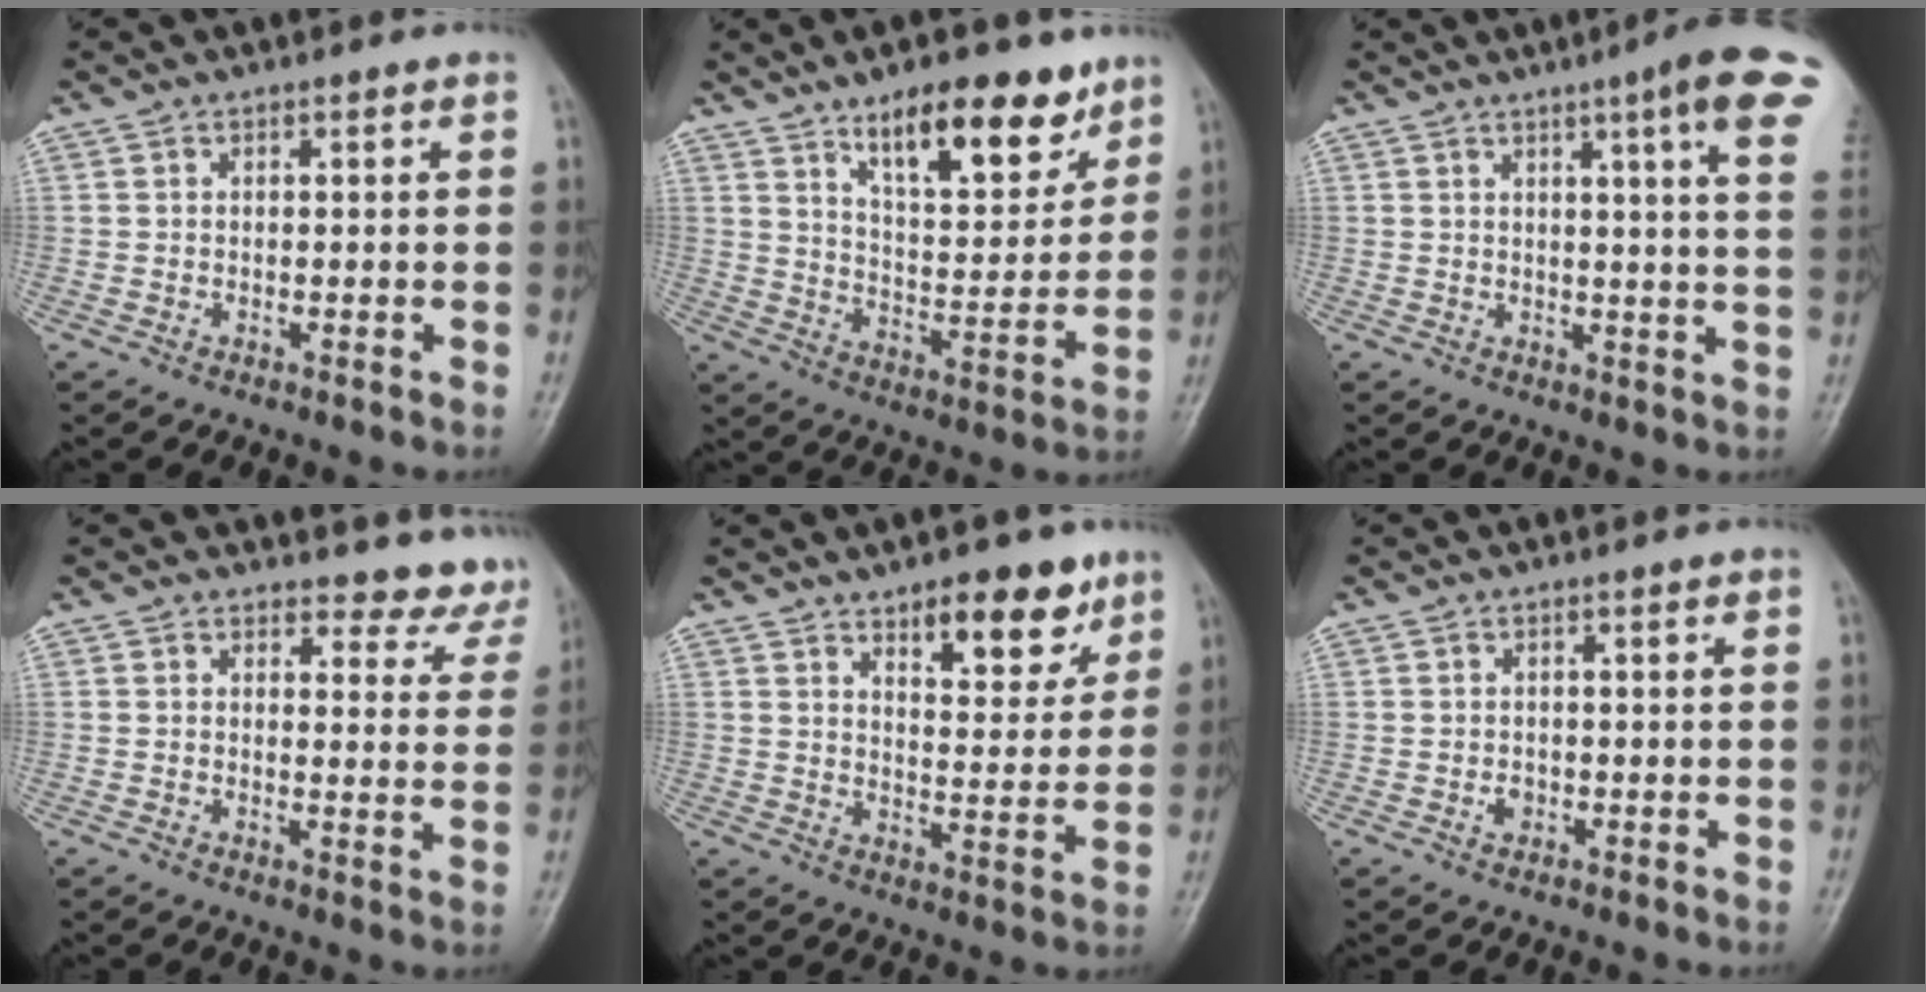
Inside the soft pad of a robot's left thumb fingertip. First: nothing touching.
{"total": 16.0, "force": [10.4, 6.2, 10.5], "torque": [-0.117, -0.063, 0.170]}
{"total": 12.7, "force": [6.6, 0.7, 10.8], "torque": [-0.132, -0.021, 0.070]}
{"total": 7.4, "force": [6.9, 2.7, -0.2], "torque": [0.043, -0.052, 0.055]}
{"total": 11.4, "force": [7.2, 4.8, 7.5], "torque": [-0.071, -0.043, 0.107]}
{"total": 1.4, "force": [-0.3, 1.1, 0.8], "torque": [-0.006, 0.002, -0.004]}